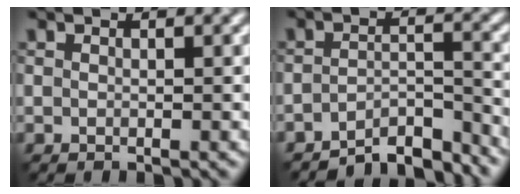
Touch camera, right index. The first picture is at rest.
{"total": 5.4, "force": [-5.0, 1.0, 1.7], "torque": [-0.025, 0.003, -0.079]}